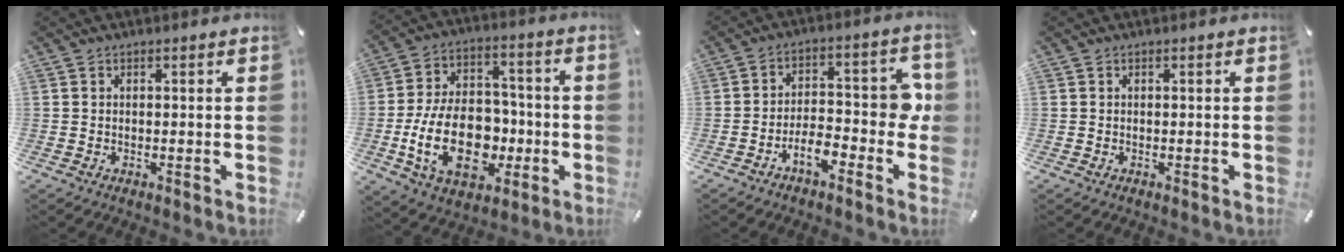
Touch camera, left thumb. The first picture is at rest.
{"total": 20.7, "force": [-4.9, 13.8, 14.6], "torque": [-0.290, 0.012, -0.079]}
{"total": 9.0, "force": [-3.5, 4.6, 6.9], "torque": [-0.112, 0.021, -0.062]}
{"total": 0.0}